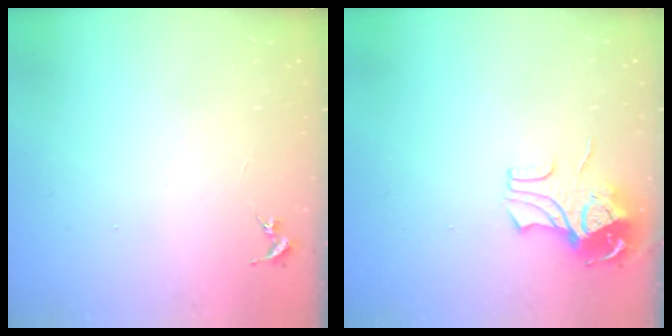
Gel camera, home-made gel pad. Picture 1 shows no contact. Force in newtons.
{"total": 9.3, "press": 9.3, "slide": 1.2}